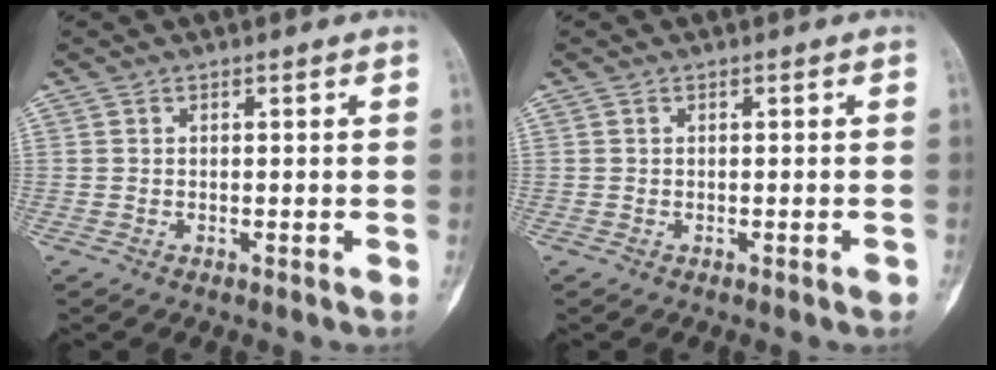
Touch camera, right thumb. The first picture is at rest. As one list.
[{"total": 0.8, "force": [-0.5, 0.1, 0.6], "torque": [-0.004, -0.001, -0.005]}]